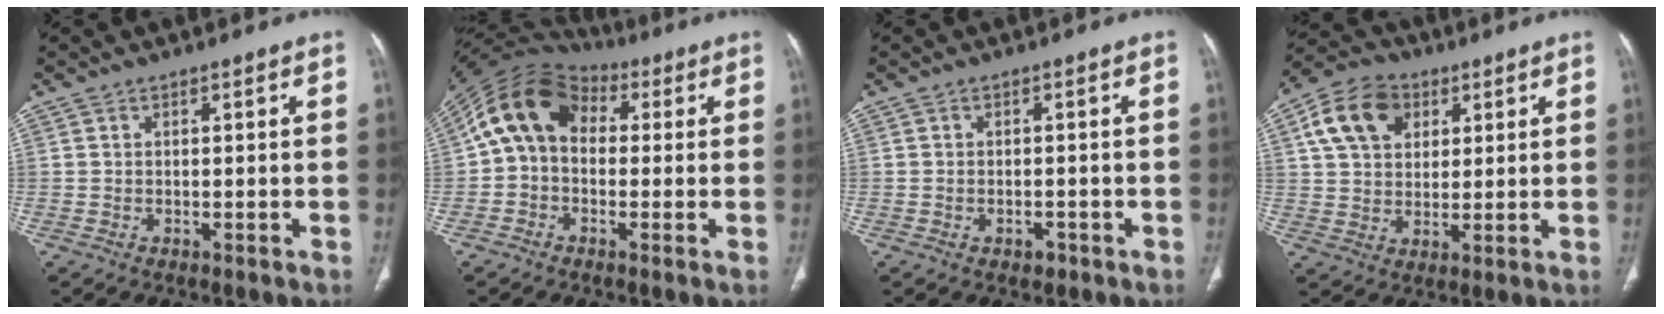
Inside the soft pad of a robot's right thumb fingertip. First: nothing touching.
{"total": 12.2, "force": [1.4, 9.0, 8.1], "torque": [-0.135, 0.040, 0.010]}
{"total": 1.7, "force": [-0.9, 1.2, 0.9], "torque": [-0.012, 0.008, -0.007]}
{"total": 12.1, "force": [4.5, 8.9, 6.8], "torque": [-0.106, -0.001, 0.075]}